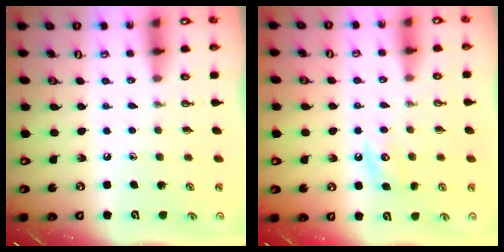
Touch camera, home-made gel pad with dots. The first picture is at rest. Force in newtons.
{"total": 4.8, "press": 4.8, "slide": 0.4}